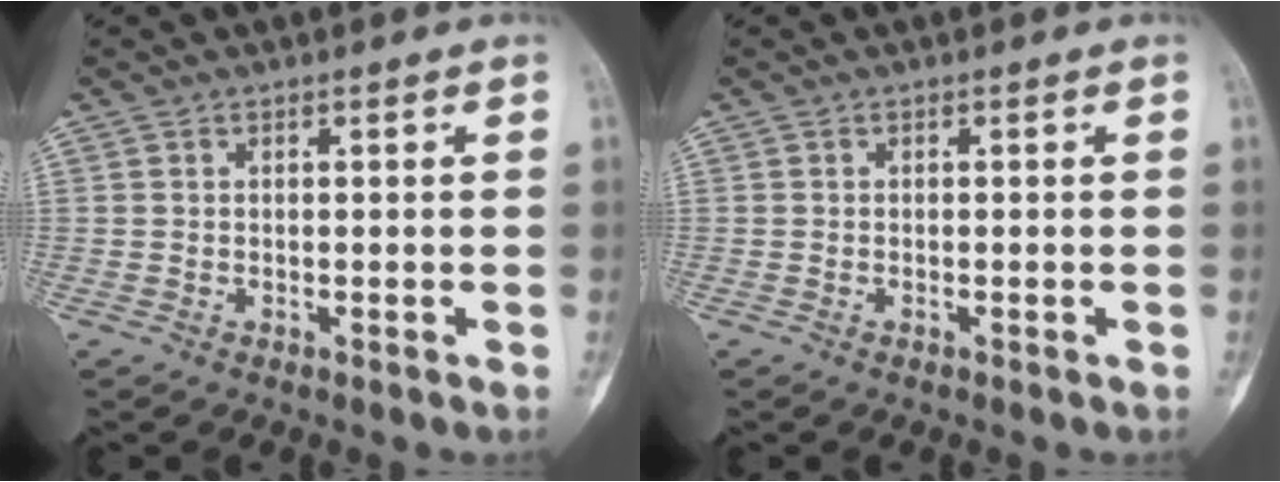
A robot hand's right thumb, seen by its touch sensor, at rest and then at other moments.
{"total": 0.0}